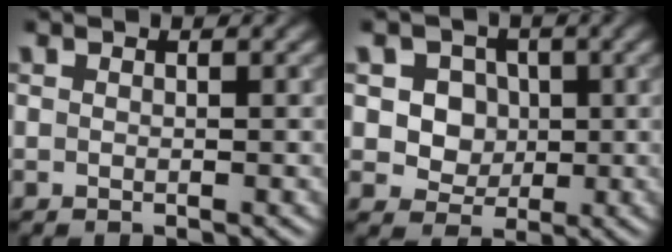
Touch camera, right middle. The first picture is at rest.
{"total": 5.2, "force": [1.2, 4.5, 2.3], "torque": [-0.030, 0.010, 0.015]}